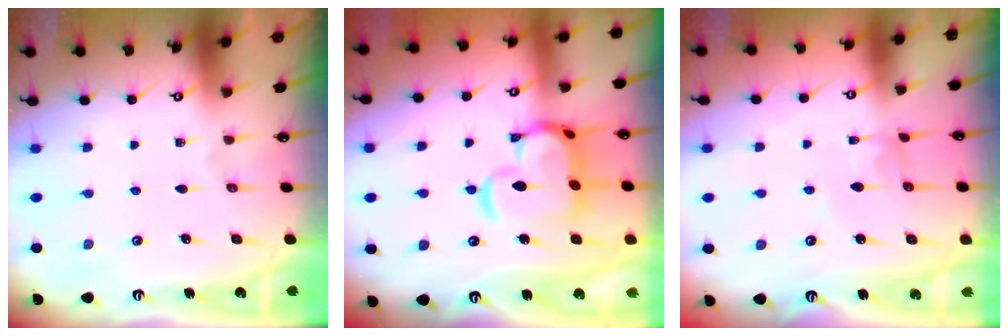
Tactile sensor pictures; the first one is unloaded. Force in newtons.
{"total": 9.4, "press": 9.4, "slide": 1.2}
{"total": 2.8, "press": 2.8, "slide": 0.1}